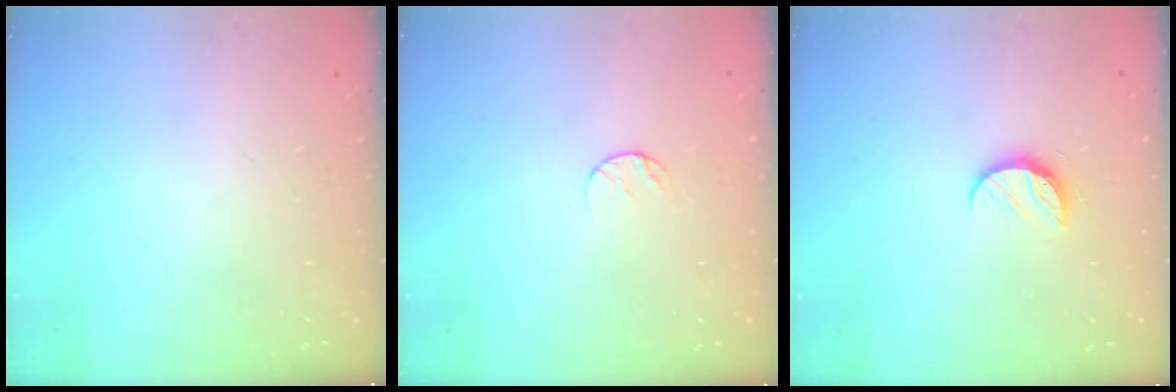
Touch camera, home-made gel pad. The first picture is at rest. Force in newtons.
{"total": 5.9, "press": 5.9, "slide": 0.6}
{"total": 7.6, "press": 7.6, "slide": 0.6}